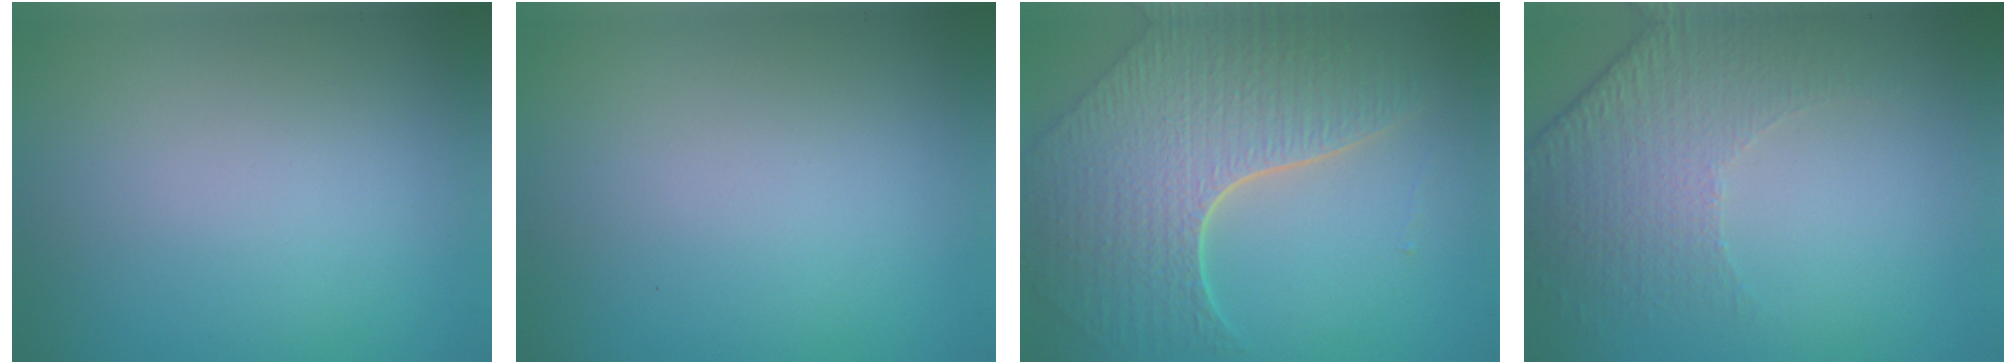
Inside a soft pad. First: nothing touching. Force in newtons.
{"total": 0.0}
{"total": 8.6, "press": 6.4, "slide": 5.8}
{"total": 4.8, "press": 3.2, "slide": 3.5}